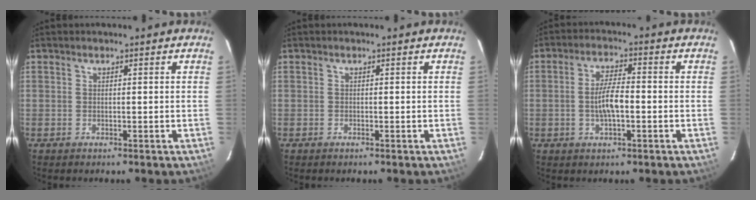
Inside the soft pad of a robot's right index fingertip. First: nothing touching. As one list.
[{"total": 0.0}, {"total": 5.8, "force": [-1.2, 1.7, 5.4], "torque": [-0.103, 0.006, -0.018]}]